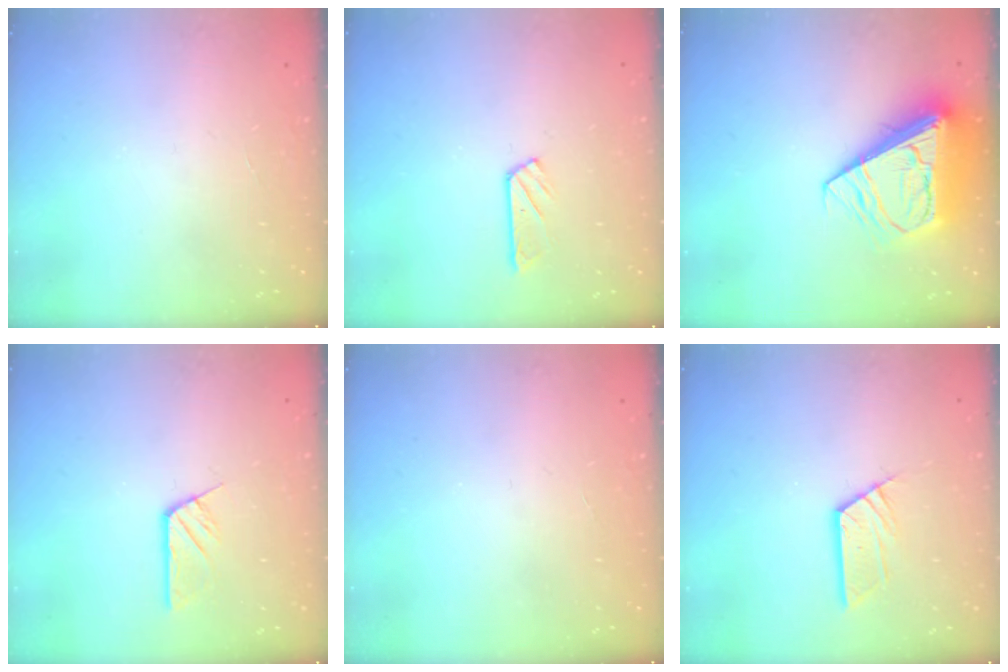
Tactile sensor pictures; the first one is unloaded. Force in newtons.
{"total": 4.2, "press": 4.2, "slide": 0.4}
{"total": 14.7, "press": 14.5, "slide": 2.1}
{"total": 4.5, "press": 4.5, "slide": 0.0}
{"total": 0.0}
{"total": 5.9, "press": 5.9, "slide": 0.2}